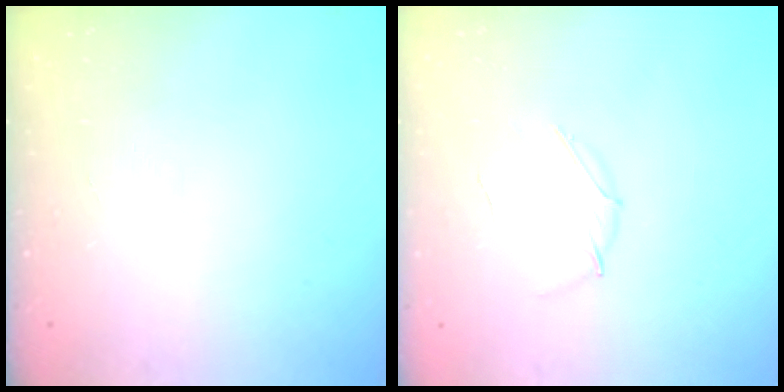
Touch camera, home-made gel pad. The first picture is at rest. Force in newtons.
{"total": 3.8, "press": 3.6, "slide": 1.1}